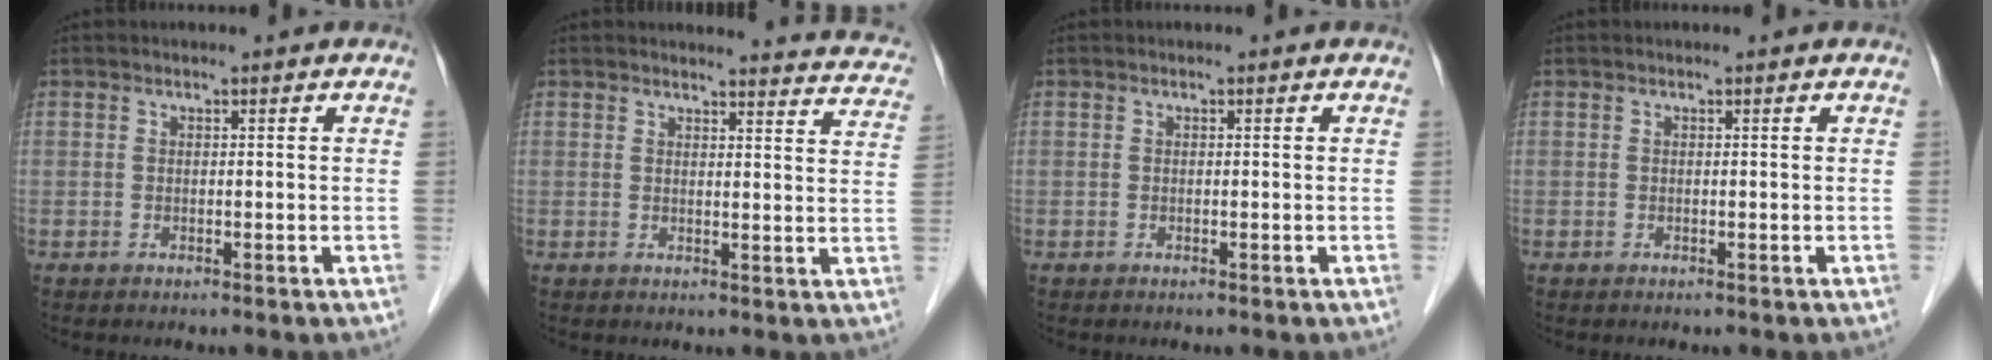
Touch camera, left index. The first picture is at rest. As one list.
[{"total": 13.1, "force": [12.9, 1.5, 1.6], "torque": [0.017, -0.067, 0.106]}, {"total": 0.0}, {"total": 0.0}]